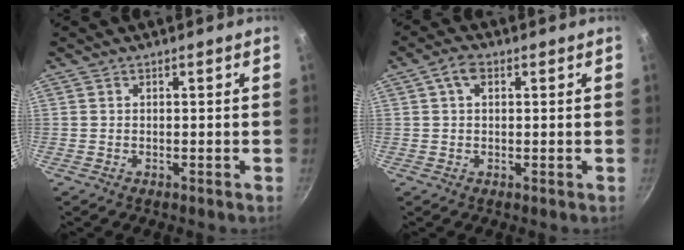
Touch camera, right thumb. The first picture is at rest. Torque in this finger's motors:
{"motor_torque": [-0.66, 0.62, 0.01, 0.58, 0.00]}